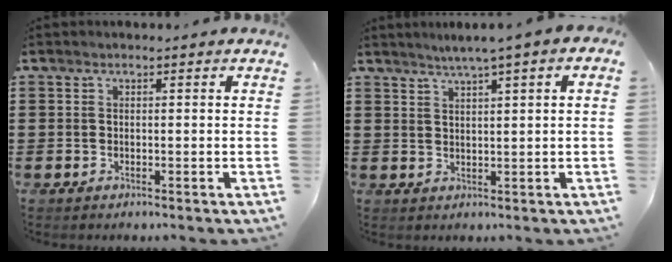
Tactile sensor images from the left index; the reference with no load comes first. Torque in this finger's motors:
{"motor_torque": [1.10, -1.04, 0.62, 0.15]}